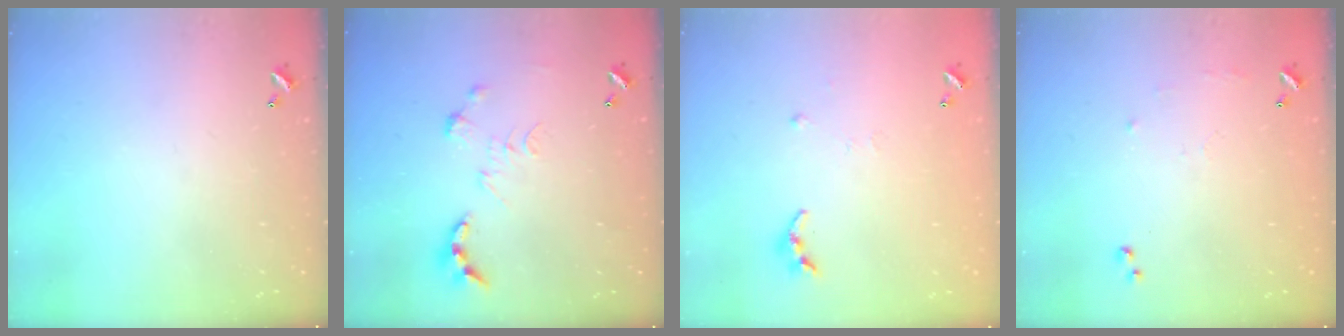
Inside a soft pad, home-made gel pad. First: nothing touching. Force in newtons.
{"total": 0.0}
{"total": 4.9, "press": 4.8, "slide": 0.7}
{"total": 6.1, "press": 6.1, "slide": 0.8}